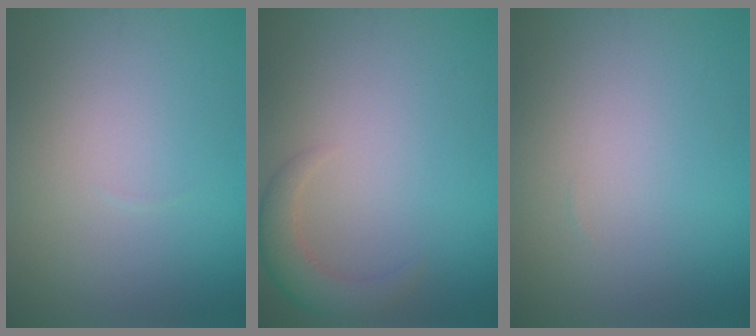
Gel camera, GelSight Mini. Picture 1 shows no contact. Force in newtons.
{"total": 2.9, "press": 2.9, "slide": 0.3}
{"total": 0.0}